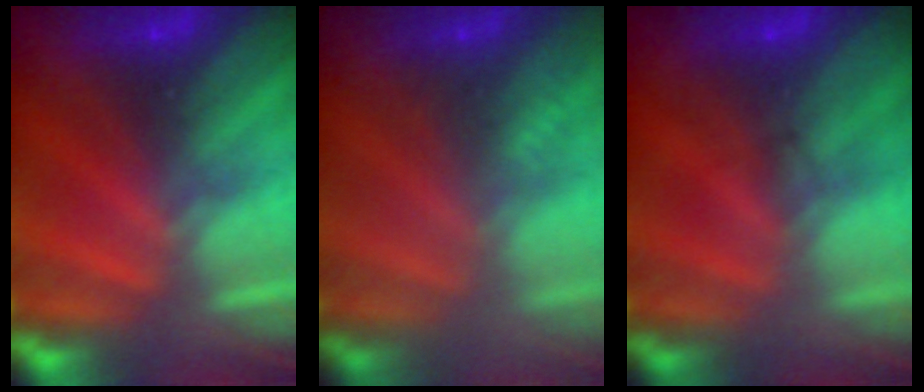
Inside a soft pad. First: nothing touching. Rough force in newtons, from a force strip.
{"total": 2.5}
{"total": 1.6}